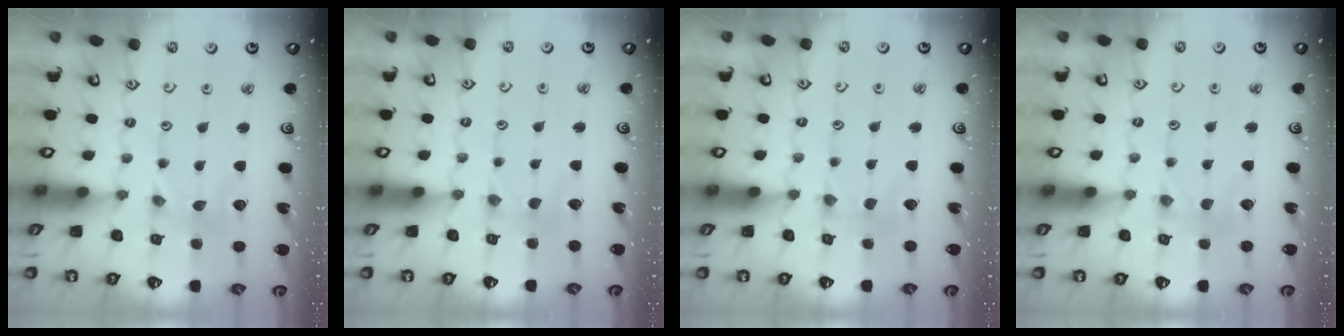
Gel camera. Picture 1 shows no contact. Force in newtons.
{"total": 2.5, "press": 2.5, "slide": 0.4}
{"total": 1.4, "press": 1.4, "slide": 0.3}
{"total": 0.9, "press": 0.9, "slide": 0.2}